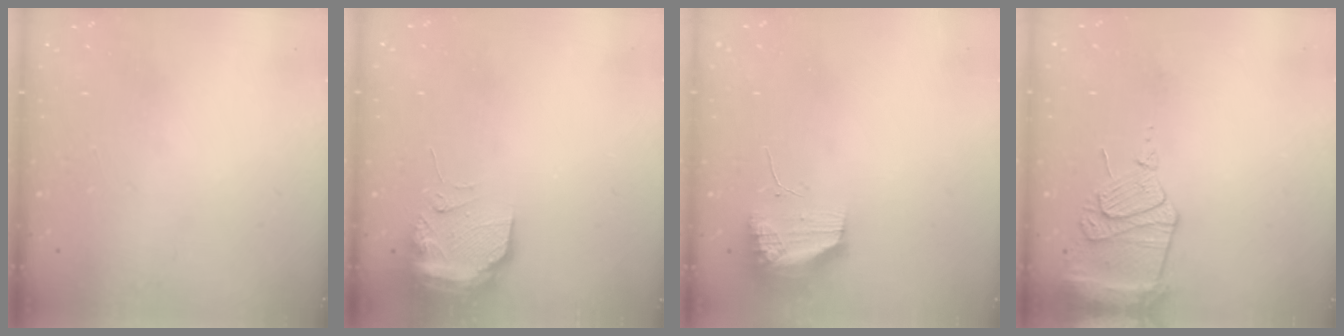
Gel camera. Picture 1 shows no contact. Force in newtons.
{"total": 10.3, "press": 10.2, "slide": 1.4}
{"total": 10.8, "press": 10.5, "slide": 2.8}
{"total": 13.3, "press": 13.2, "slide": 1.4}